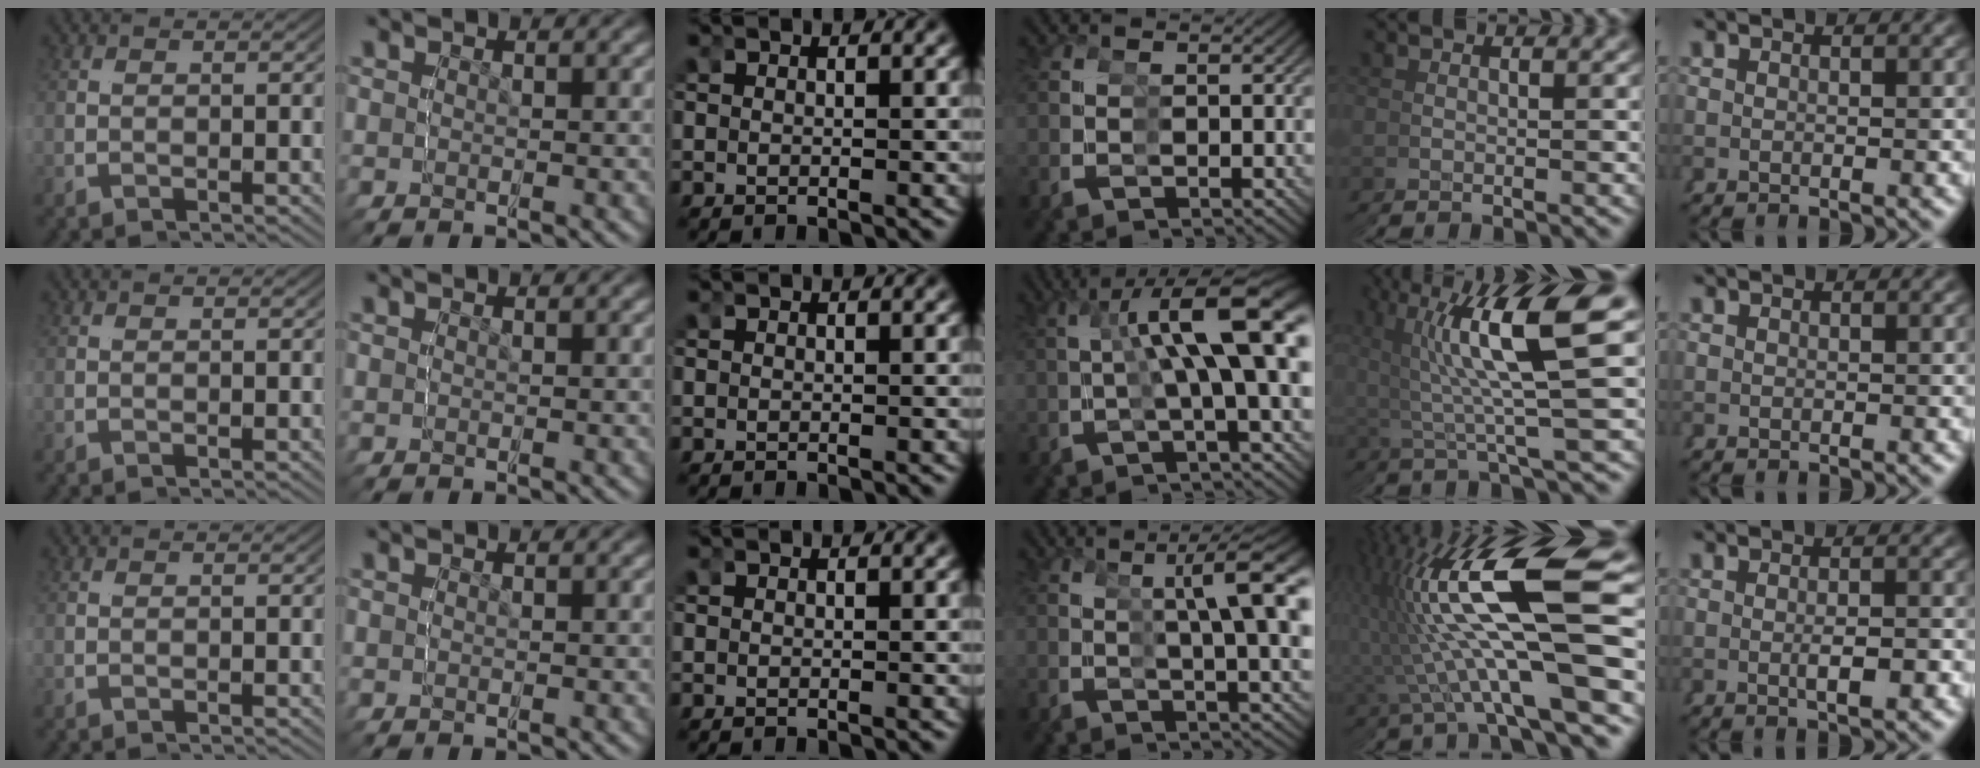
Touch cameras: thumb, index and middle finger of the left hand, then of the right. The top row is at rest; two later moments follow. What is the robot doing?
{"motion": "grasp_and_lifting", "object": "bottle"}